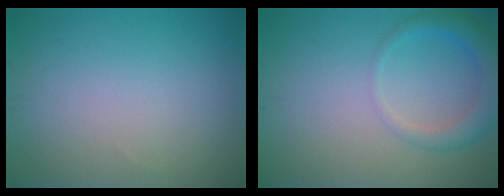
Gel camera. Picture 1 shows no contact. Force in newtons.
{"total": 3.4, "press": 3.4, "slide": 0.2}